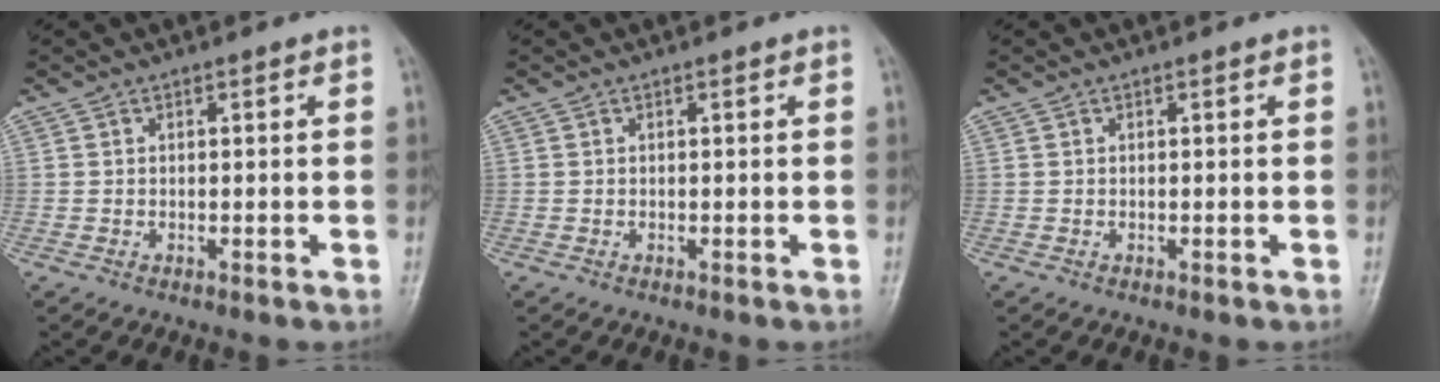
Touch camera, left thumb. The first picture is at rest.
{"total": 0.0}
{"total": 0.0}